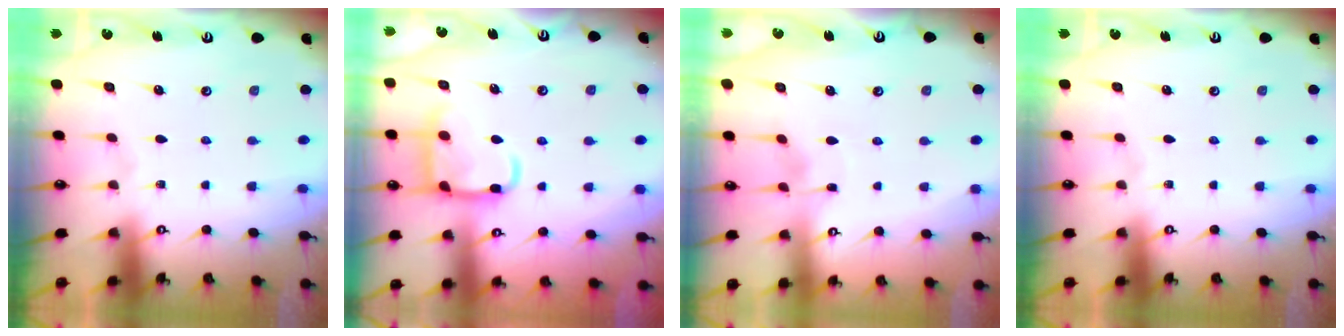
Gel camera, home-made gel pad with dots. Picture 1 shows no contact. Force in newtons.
{"total": 14.4, "press": 14.4, "slide": 1.2}
{"total": 3.1, "press": 3.1, "slide": 0.5}
{"total": 0.0}